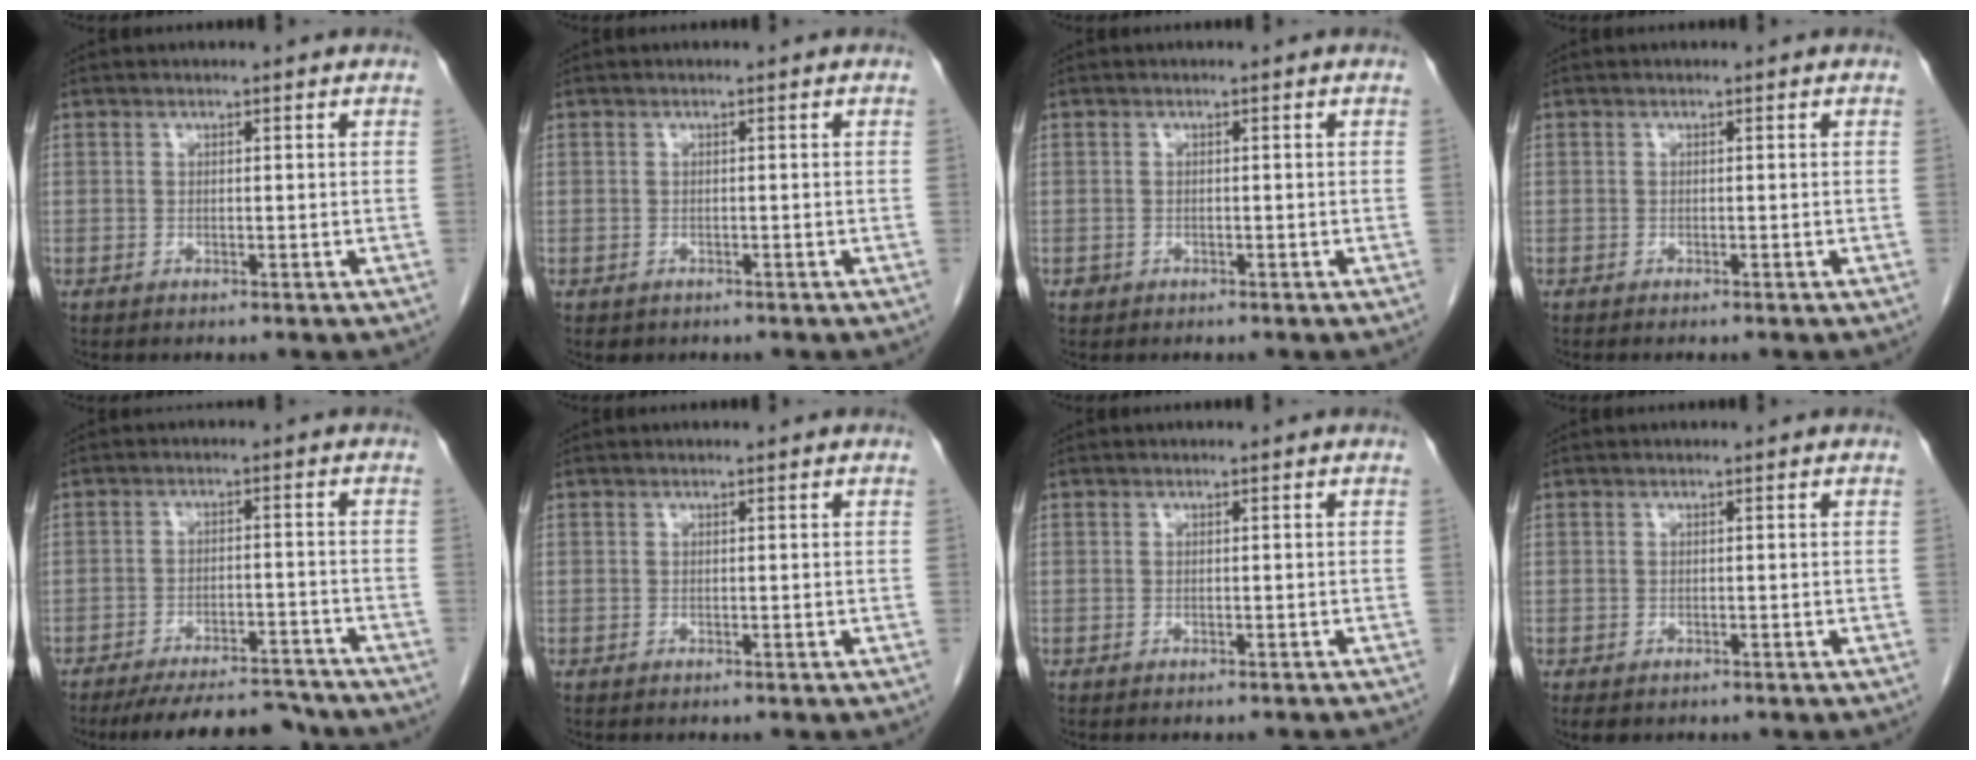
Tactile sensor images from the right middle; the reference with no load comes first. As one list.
[{"total": 0.9, "force": [-0.5, 0.8, 0.1], "torque": [-0.007, 0.003, 0.000]}, {"total": 0.7, "force": [-0.3, 0.7, 0.1], "torque": [-0.003, 0.003, -0.005]}, {"total": 1.2, "force": [-1.1, 0.1, 0.6], "torque": [-0.009, -0.003, -0.013]}, {"total": 12.1, "force": [-11.3, 2.2, 3.7], "torque": [-0.051, 0.006, -0.161]}, {"total": 0.0}, {"total": 3.5, "force": [-3.2, 0.7, 1.0], "torque": [-0.016, -0.008, -0.034]}, {"total": 2.2, "force": [-1.6, 1.2, 1.0], "torque": [-0.013, -0.002, -0.016]}]